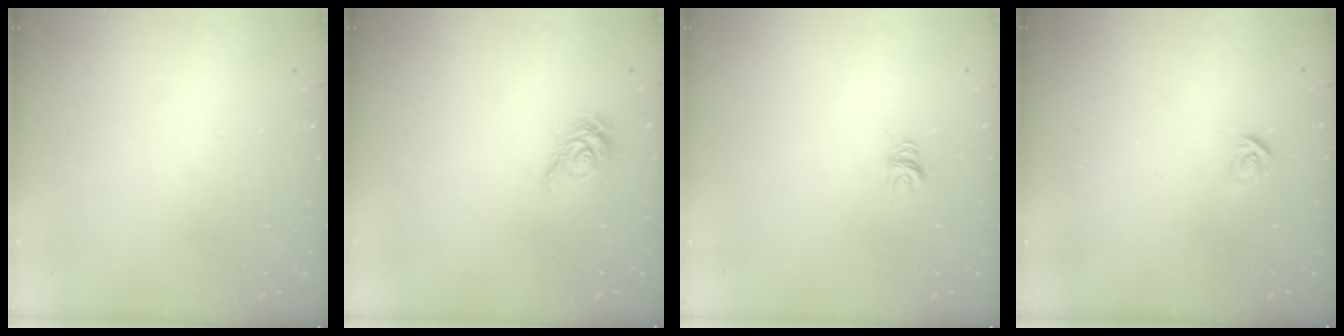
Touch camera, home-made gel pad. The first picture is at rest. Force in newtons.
{"total": 9.4, "press": 9.4, "slide": 0.6}
{"total": 4.7, "press": 4.7, "slide": 0.3}
{"total": 2.6, "press": 2.6, "slide": 0.3}